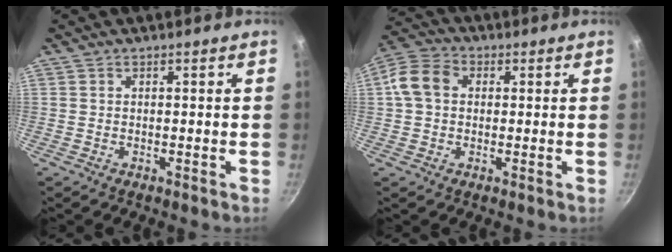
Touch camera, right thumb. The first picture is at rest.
{"total": 8.0, "force": [1.2, 6.0, 5.1], "torque": [-0.100, 0.024, 0.015]}